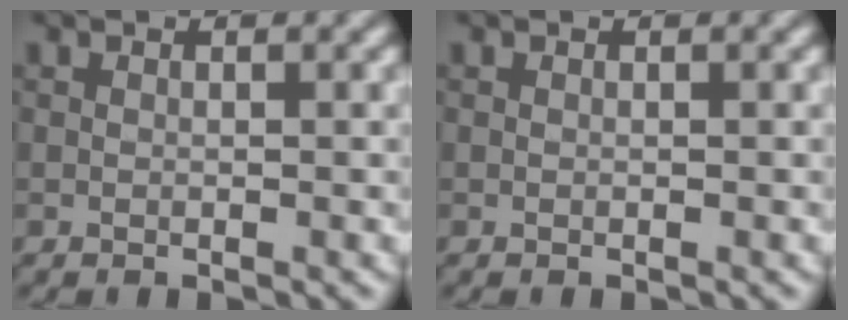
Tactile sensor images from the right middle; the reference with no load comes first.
{"total": 0.0}